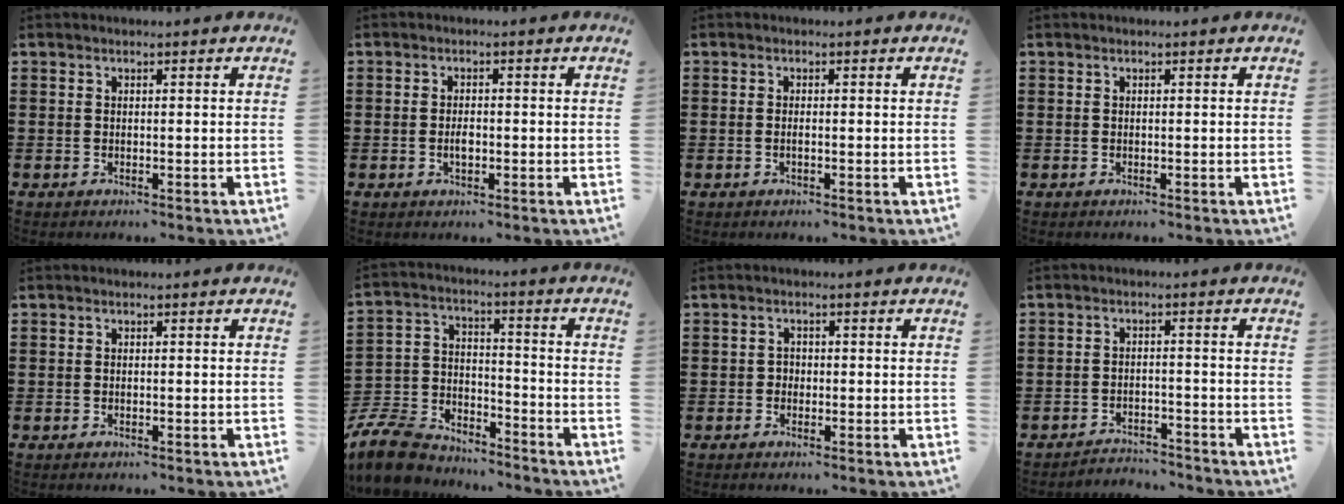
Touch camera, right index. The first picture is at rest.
{"total": 2.1, "force": [-0.5, 0.9, 1.8], "torque": [-0.035, 0.001, -0.008]}
{"total": 0.7, "force": [-0.3, 0.1, 0.6], "torque": [-0.012, -0.003, -0.004]}
{"total": 0.0}
{"total": 0.0}
{"total": 10.0, "force": [-9.2, 2.6, 2.6], "torque": [-0.071, 0.020, -0.186]}
{"total": 1.2, "force": [-0.6, 0.9, 0.4], "torque": [-0.011, 0.001, -0.013]}
{"total": 3.0, "force": [-3.0, 0.2, -0.1], "torque": [-0.007, -0.001, -0.065]}